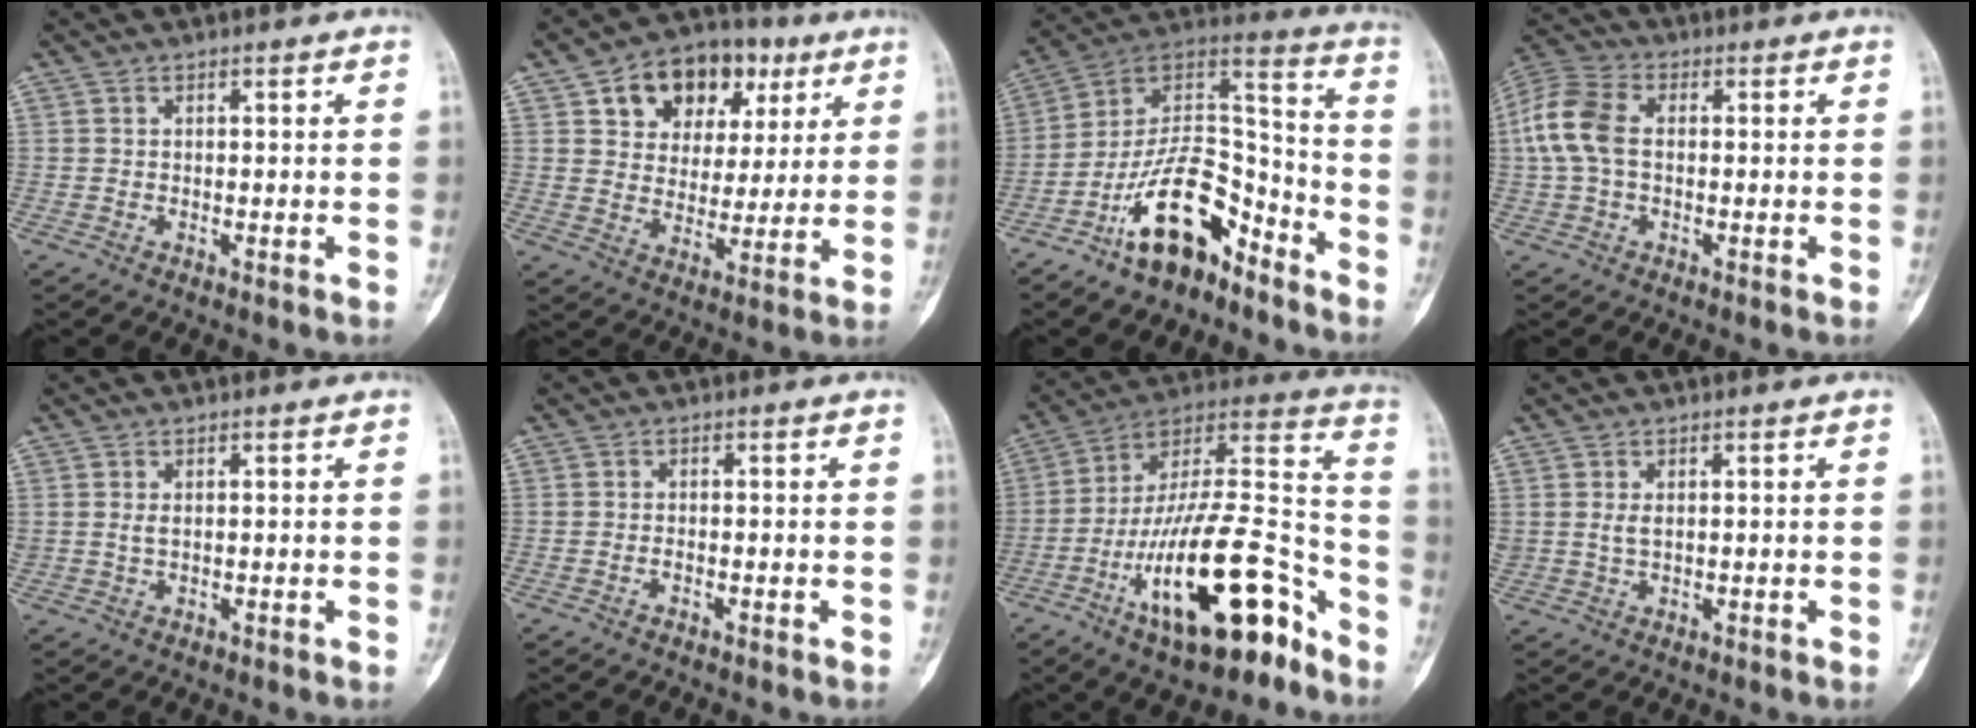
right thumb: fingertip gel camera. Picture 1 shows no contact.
{"total": 16.0, "force": [7.1, 11.4, 8.7], "torque": [-0.082, -0.002, 0.112]}
{"total": 17.5, "force": [-10.7, 8.6, 10.9], "torque": [-0.157, 0.111, -0.192]}
{"total": 9.5, "force": [0.3, 6.3, 7.1], "torque": [-0.157, 0.026, -0.002]}
{"total": 1.3, "force": [0.4, 0.8, 1.0], "torque": [-0.013, 0.000, 0.010]}
{"total": 0.9, "force": [-0.5, 0.4, 0.6], "torque": [-0.012, 0.005, -0.009]}
{"total": 25.9, "force": [-13.3, 9.4, 20.1], "torque": [-0.317, 0.089, -0.220]}
{"total": 1.9, "force": [0.5, 1.2, 1.4], "torque": [-0.022, -0.001, 0.014]}